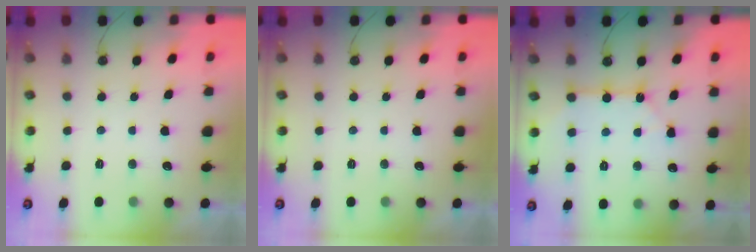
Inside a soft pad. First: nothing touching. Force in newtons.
{"total": 0.0}
{"total": 6.6, "press": 6.6, "slide": 0.8}